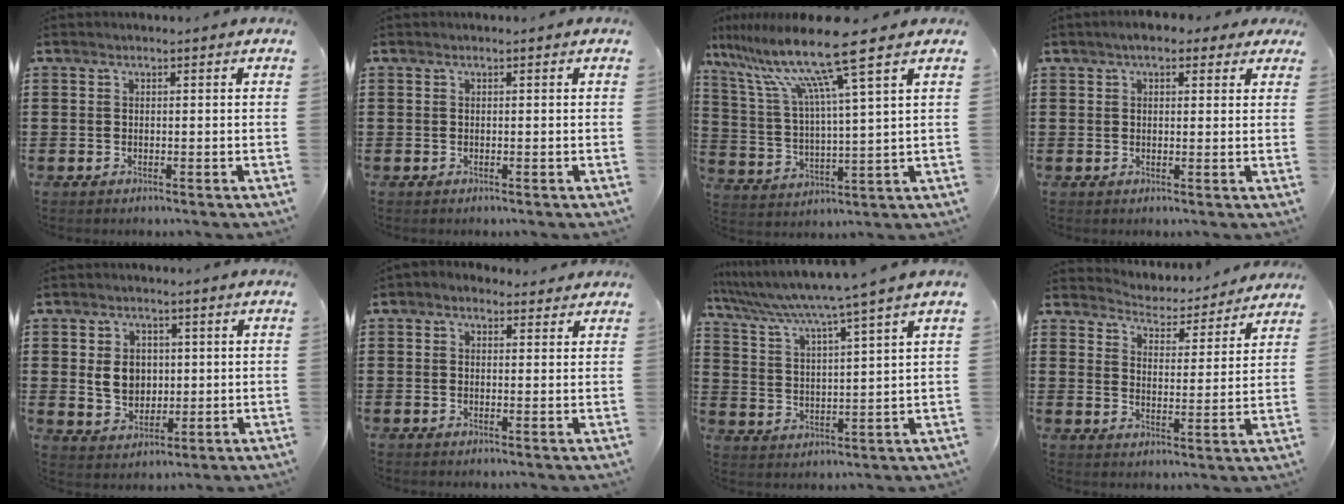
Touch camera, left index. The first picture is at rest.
{"total": 0.0}
{"total": 13.1, "force": [9.0, 0.2, 9.5], "torque": [-0.220, -0.041, 0.142]}
{"total": 3.7, "force": [2.7, 1.5, 2.1], "torque": [-0.050, 0.009, 0.047]}
{"total": 5.4, "force": [0.7, 4.3, 3.1], "torque": [-0.058, 0.005, 0.008]}
{"total": 1.5, "force": [1.1, 0.9, 0.5], "torque": [-0.013, 0.008, 0.020]}
{"total": 5.2, "force": [4.4, -1.5, 2.3], "torque": [-0.067, -0.041, 0.067]}
{"total": 4.3, "force": [4.3, 0.1, -0.2], "torque": [-0.016, -0.043, 0.068]}